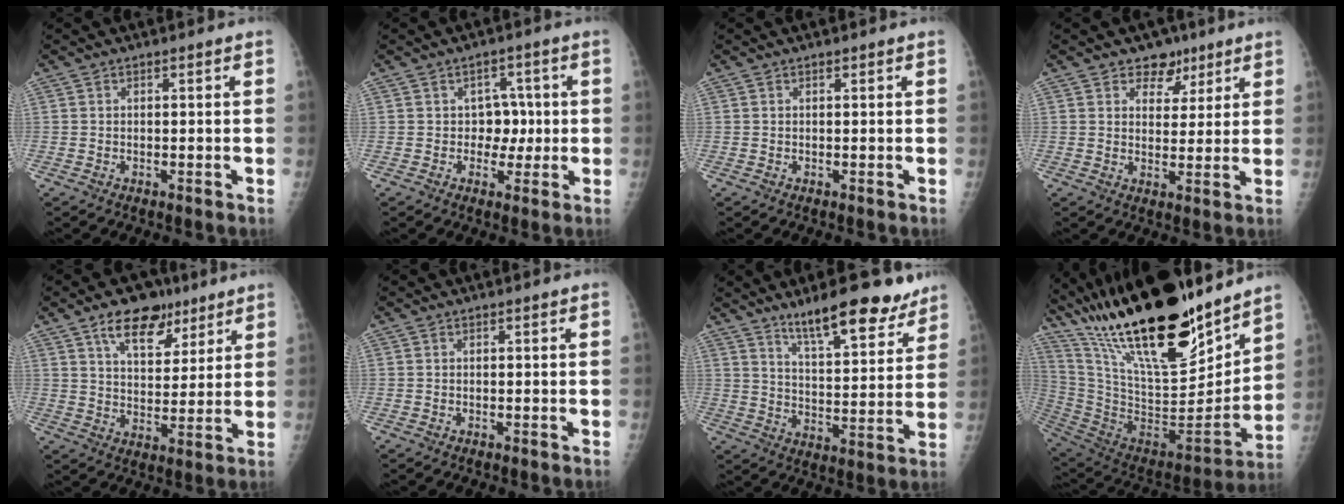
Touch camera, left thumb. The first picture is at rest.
{"total": 4.5, "force": [0.1, 3.8, 2.5], "torque": [0.006, 0.007, -0.004]}
{"total": 0.0}
{"total": 5.6, "force": [3.8, 3.9, 1.4], "torque": [0.013, -0.018, 0.056]}
{"total": 11.3, "force": [7.0, 6.3, 6.2], "torque": [-0.065, -0.034, 0.115]}
{"total": 0.0}
{"total": 15.4, "force": [11.4, 4.3, 9.4], "torque": [-0.102, -0.068, 0.178]}
{"total": 33.1, "force": [24.5, 9.6, 20.2], "torque": [-0.327, -0.092, 0.419]}